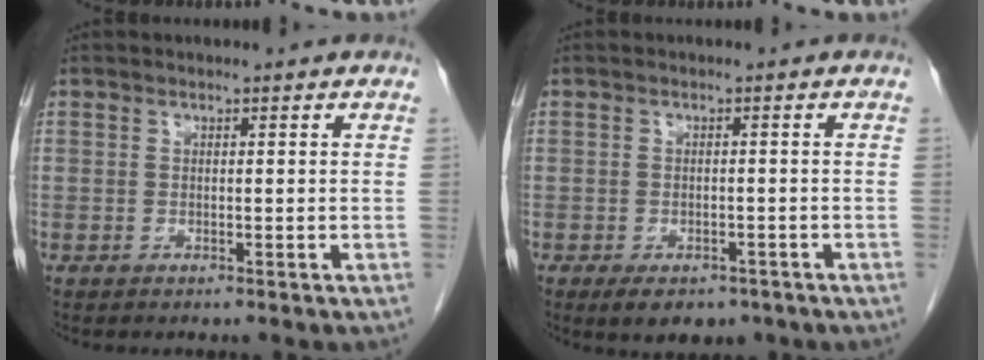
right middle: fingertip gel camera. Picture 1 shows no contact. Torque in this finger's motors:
{"motor_torque": [0.86, -0.42, 0.03, 0.04]}